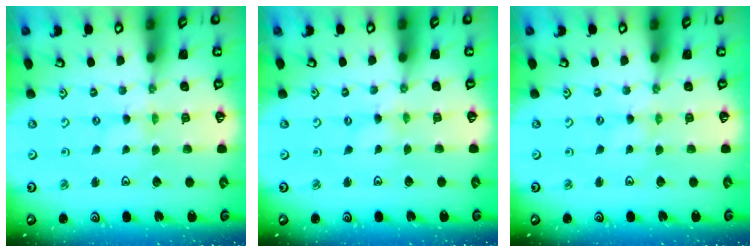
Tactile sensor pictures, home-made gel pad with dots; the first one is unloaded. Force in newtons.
{"total": 0.0}
{"total": 1.1, "press": 1.0, "slide": 0.4}